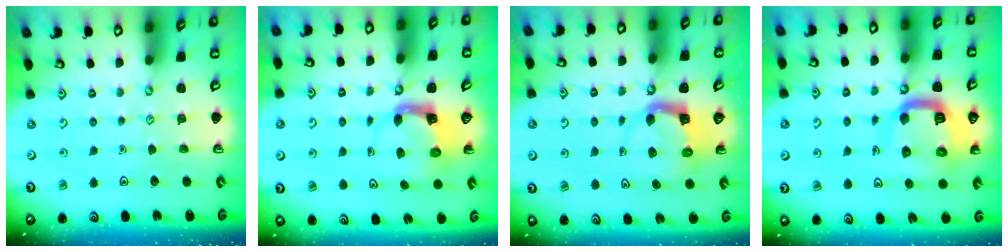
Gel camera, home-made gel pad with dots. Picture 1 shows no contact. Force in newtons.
{"total": 4.0, "press": 3.9, "slide": 0.6}
{"total": 3.8, "press": 3.8, "slide": 0.6}
{"total": 15.1, "press": 15.0, "slide": 1.8}